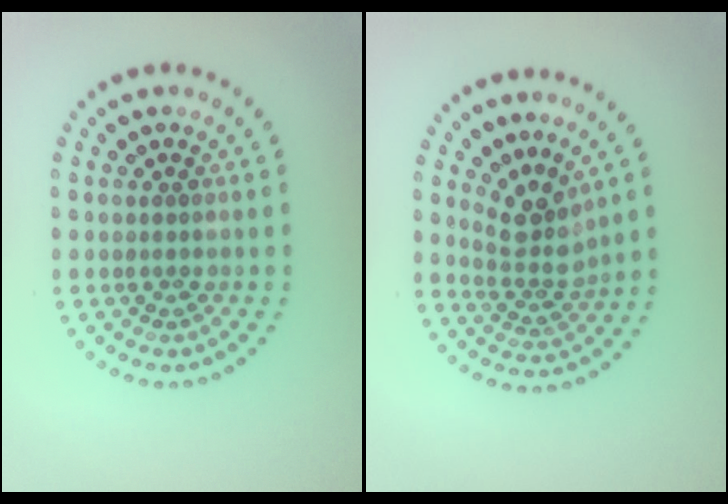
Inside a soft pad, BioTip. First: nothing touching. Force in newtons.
{"total": 3.3, "press": 2.3, "slide": 2.4}